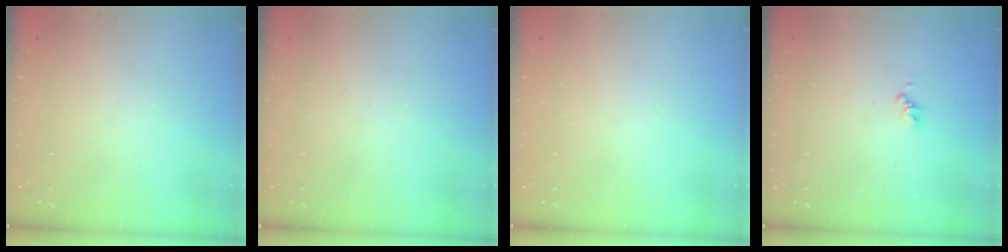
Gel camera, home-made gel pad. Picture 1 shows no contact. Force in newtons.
{"total": 0.0}
{"total": 0.0}
{"total": 2.6, "press": 2.6, "slide": 0.4}